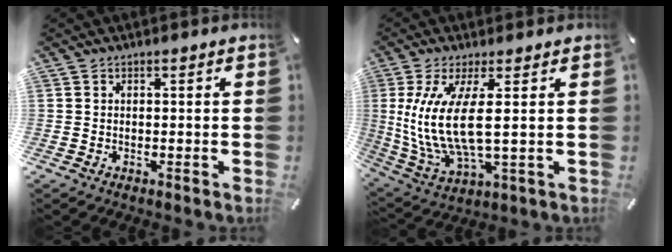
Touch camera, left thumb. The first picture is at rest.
{"total": 13.3, "force": [1.8, 4.2, 12.5], "torque": [-0.287, -0.023, 0.026]}